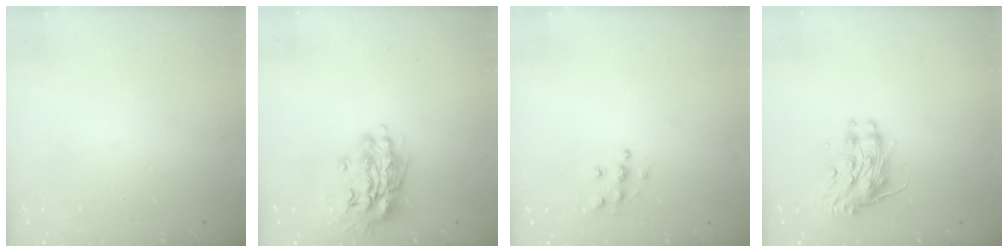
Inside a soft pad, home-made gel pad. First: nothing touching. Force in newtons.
{"total": 13.2, "press": 13.1, "slide": 1.9}
{"total": 5.3, "press": 5.2, "slide": 0.2}
{"total": 10.4, "press": 10.4, "slide": 0.8}